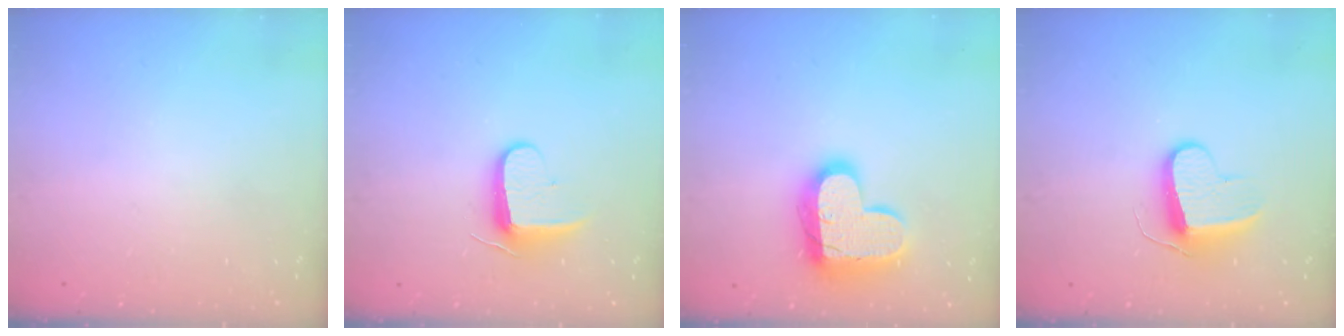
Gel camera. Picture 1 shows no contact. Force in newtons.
{"total": 8.9, "press": 8.9, "slide": 0.9}
{"total": 17.7, "press": 17.7, "slide": 1.3}
{"total": 9.3, "press": 9.3, "slide": 0.5}